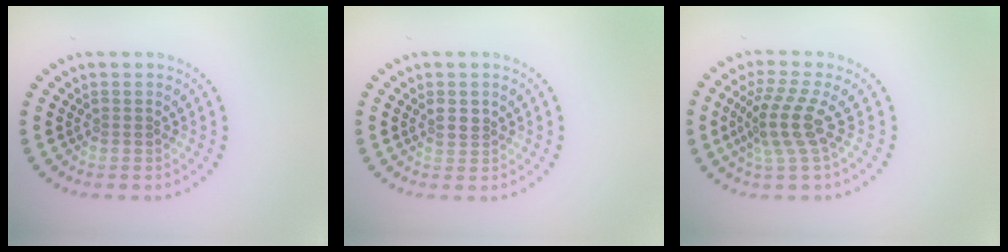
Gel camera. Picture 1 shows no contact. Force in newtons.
{"total": 1.4, "press": 1.2, "slide": 0.7}
{"total": 4.0, "press": 3.0, "slide": 2.7}